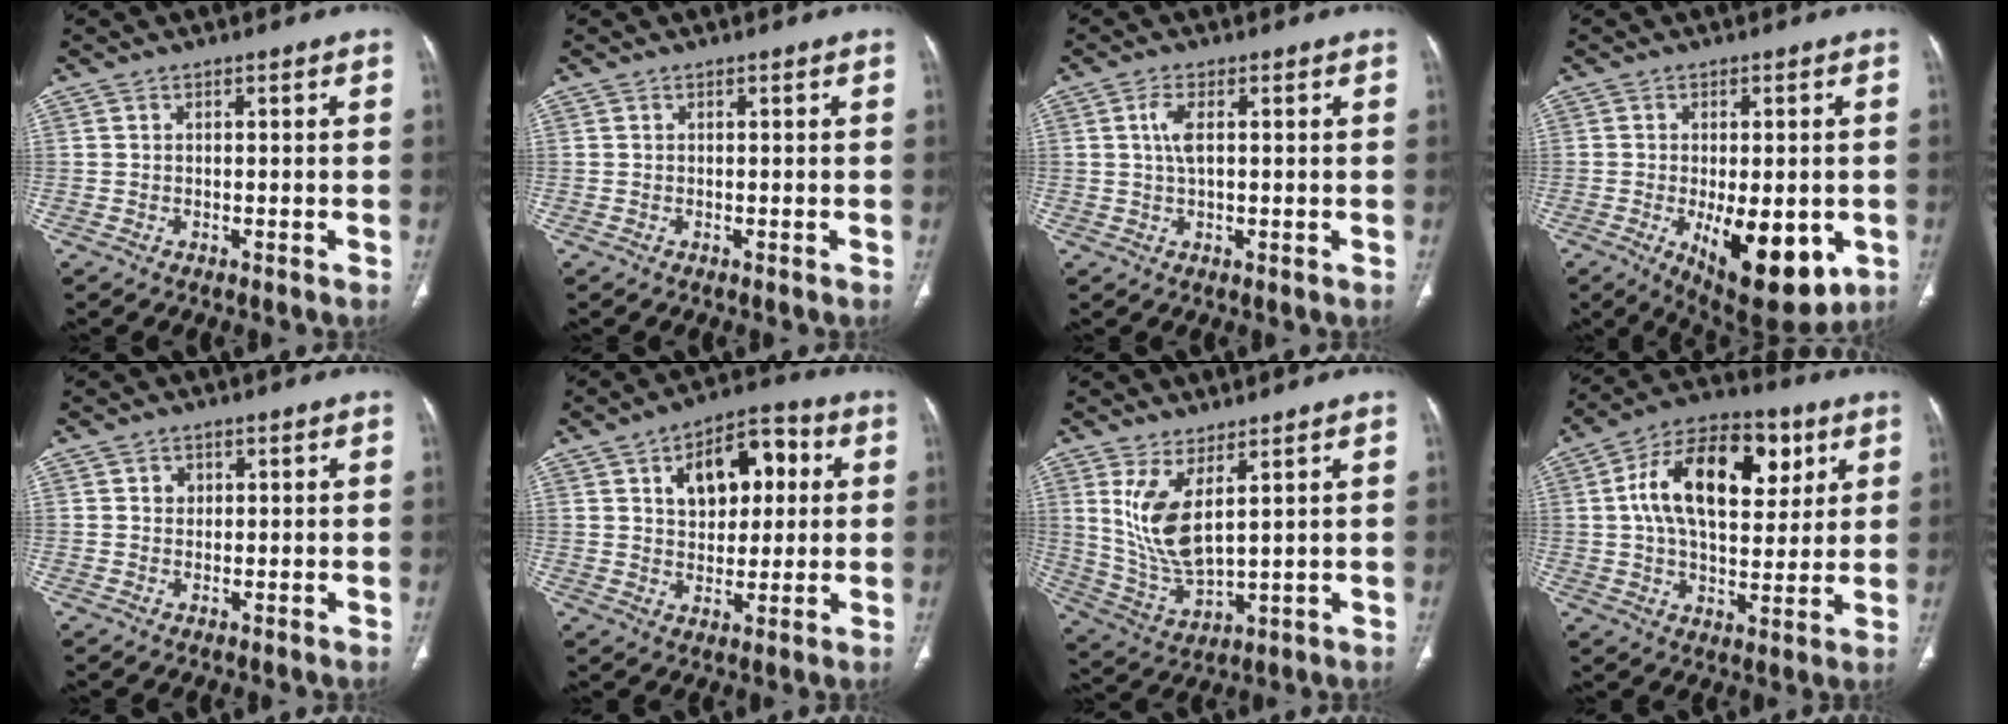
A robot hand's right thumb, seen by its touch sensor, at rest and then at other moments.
{"total": 0.0}
{"total": 3.7, "force": [0.8, 1.2, 3.4], "torque": [-0.080, 0.000, 0.014]}
{"total": 15.6, "force": [-4.3, 7.0, 13.3], "torque": [-0.172, -0.017, -0.041]}
{"total": 1.7, "force": [0.6, 1.5, 0.5], "torque": [0.002, -0.001, 0.008]}
{"total": 13.5, "force": [3.9, 8.4, 9.8], "torque": [-0.103, 0.011, 0.056]}
{"total": 10.5, "force": [3.9, 3.9, 8.9], "torque": [-0.183, -0.036, 0.097]}
{"total": 20.2, "force": [5.8, 11.6, 15.5], "torque": [-0.224, 0.003, 0.086]}